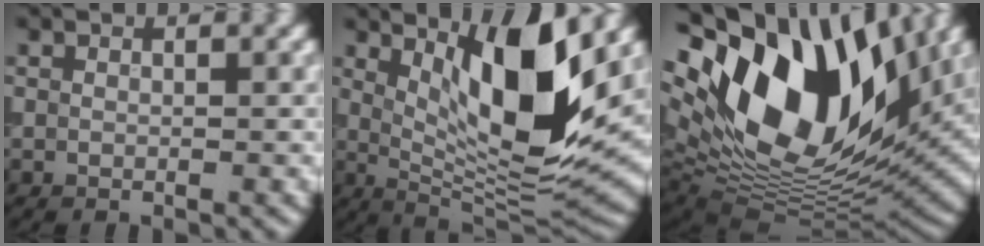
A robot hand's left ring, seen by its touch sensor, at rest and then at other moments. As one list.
[{"total": 11.2, "force": [3.7, 3.0, 10.1], "torque": [-0.161, -0.016, 0.073]}, {"total": 19.2, "force": [6.9, 10.7, 14.3], "torque": [-0.292, 0.015, 0.118]}]